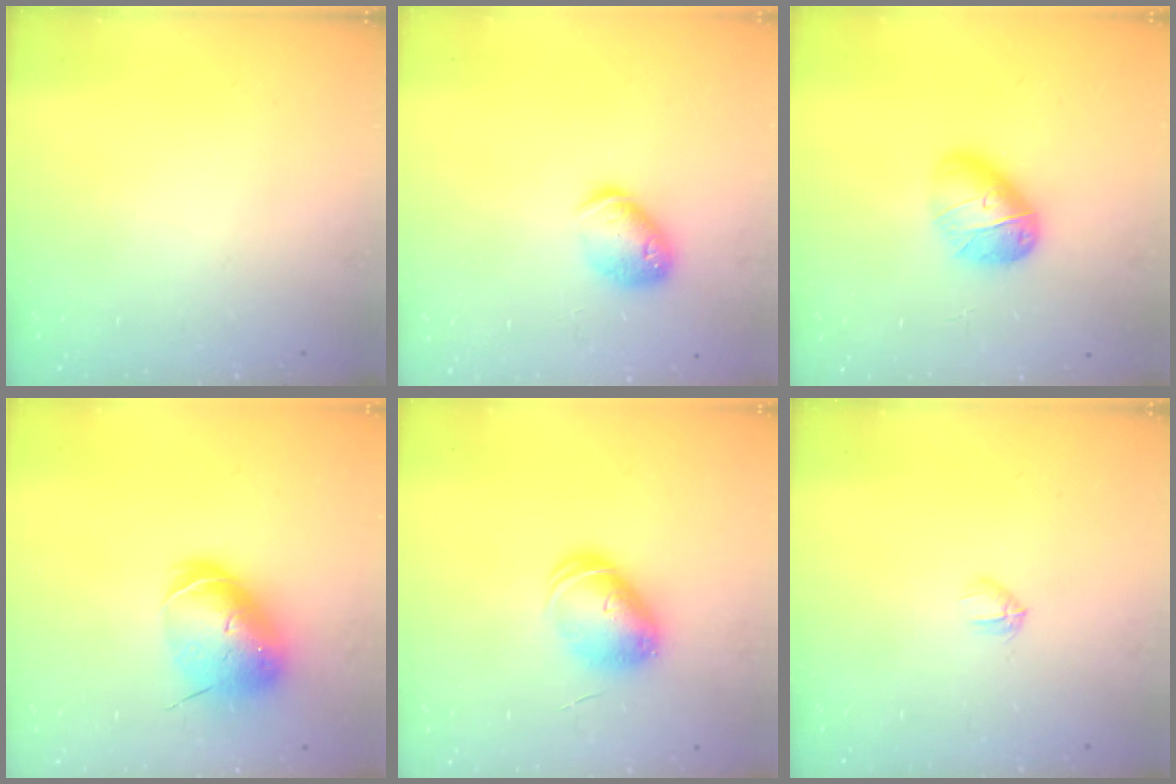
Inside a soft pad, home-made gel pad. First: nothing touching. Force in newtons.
{"total": 9.3, "press": 9.1, "slide": 1.8}
{"total": 11.5, "press": 11.5, "slide": 0.5}
{"total": 10.8, "press": 10.5, "slide": 2.2}
{"total": 7.9, "press": 7.9, "slide": 1.2}
{"total": 3.2, "press": 3.1, "slide": 0.9}